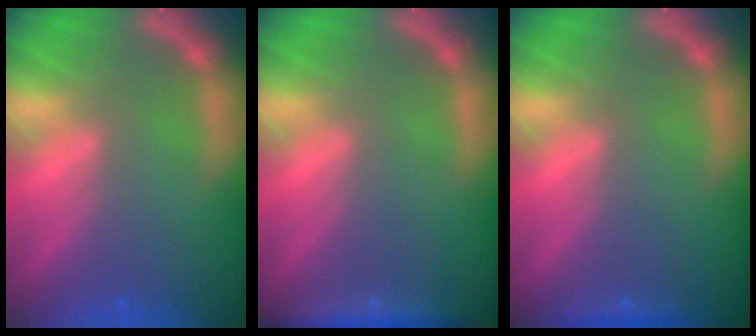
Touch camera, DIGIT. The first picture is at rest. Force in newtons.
{"total": 3.0}
{"total": 0.9}